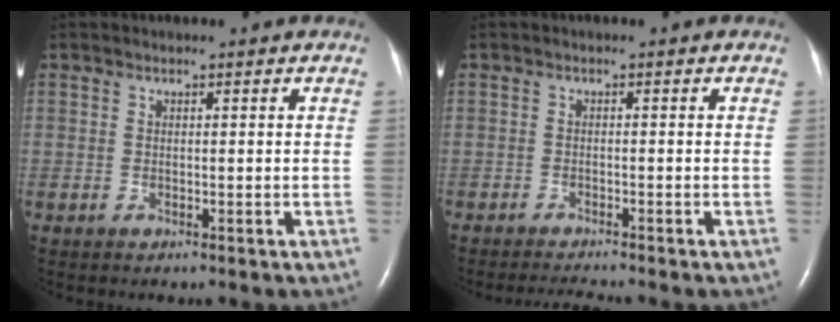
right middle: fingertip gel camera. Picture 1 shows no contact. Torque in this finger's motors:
{"motor_torque": [0.46, -0.33, 0.10, 0.03]}